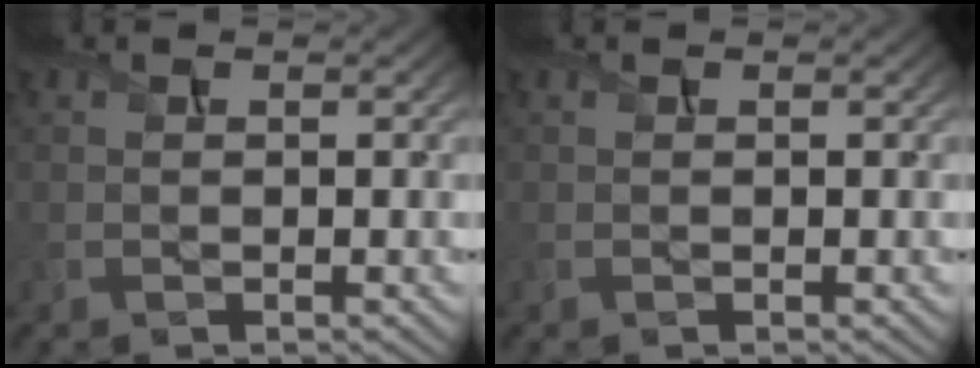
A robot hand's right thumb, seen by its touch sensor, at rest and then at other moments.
{"total": 0.0}